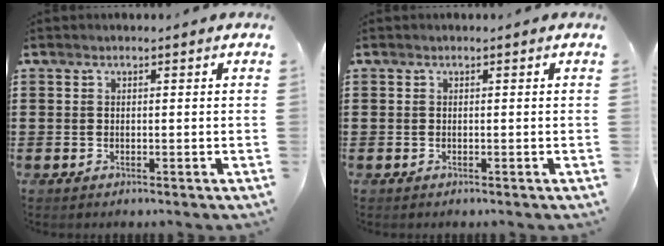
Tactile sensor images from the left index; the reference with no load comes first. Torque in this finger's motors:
{"motor_torque": [0.00, 0.00, 0.00, 0.00]}